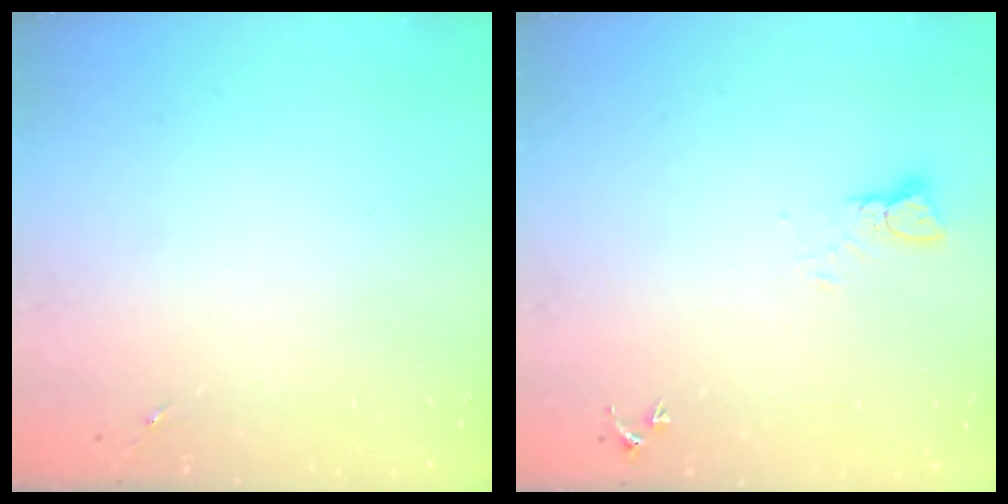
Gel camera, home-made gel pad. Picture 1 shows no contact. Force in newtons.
{"total": 2.6, "press": 2.6, "slide": 0.1}